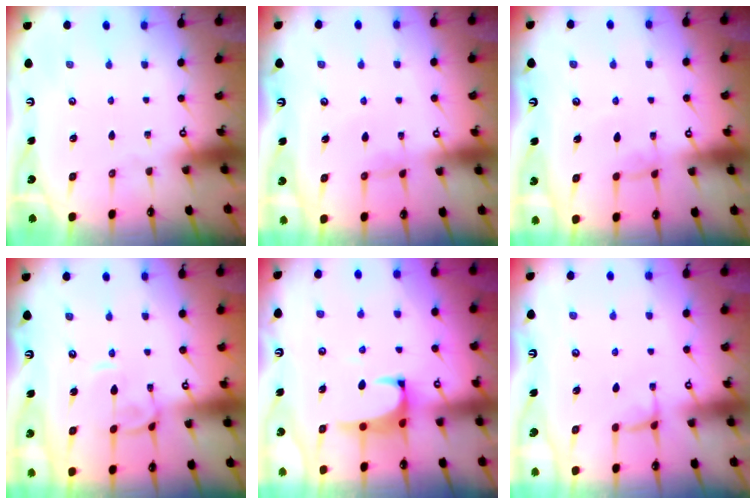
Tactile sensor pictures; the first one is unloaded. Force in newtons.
{"total": 0.6, "press": 0.4, "slide": 0.5}
{"total": 1.5, "press": 1.4, "slide": 0.4}
{"total": 1.0, "press": 0.8, "slide": 0.6}
{"total": 1.6, "press": 1.3, "slide": 0.8}
{"total": 1.2, "press": 0.9, "slide": 0.7}